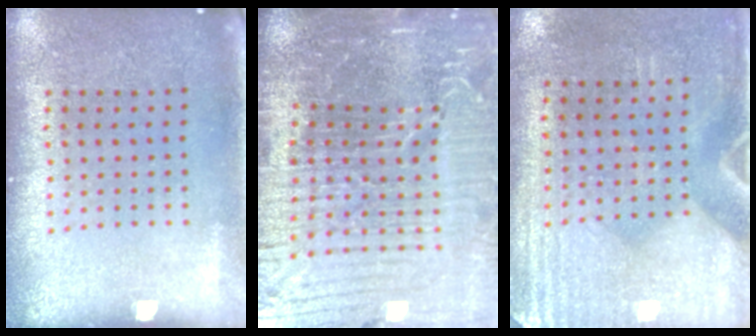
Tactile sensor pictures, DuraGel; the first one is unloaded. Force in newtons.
{"total": 7.1, "press": 6.2, "slide": 3.6}
{"total": 3.0, "press": 2.6, "slide": 1.5}